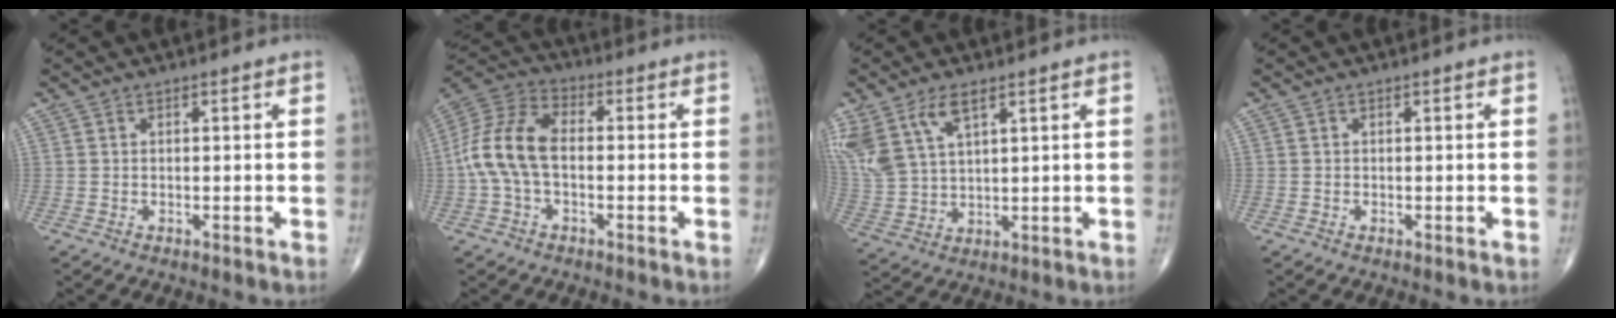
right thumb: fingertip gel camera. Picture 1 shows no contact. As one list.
[{"total": 12.6, "force": [-1.0, 7.3, 10.1], "torque": [-0.214, 0.036, -0.027]}, {"total": 11.8, "force": [6.4, 5.7, 8.2], "torque": [-0.187, -0.012, 0.139]}, {"total": 0.0}]